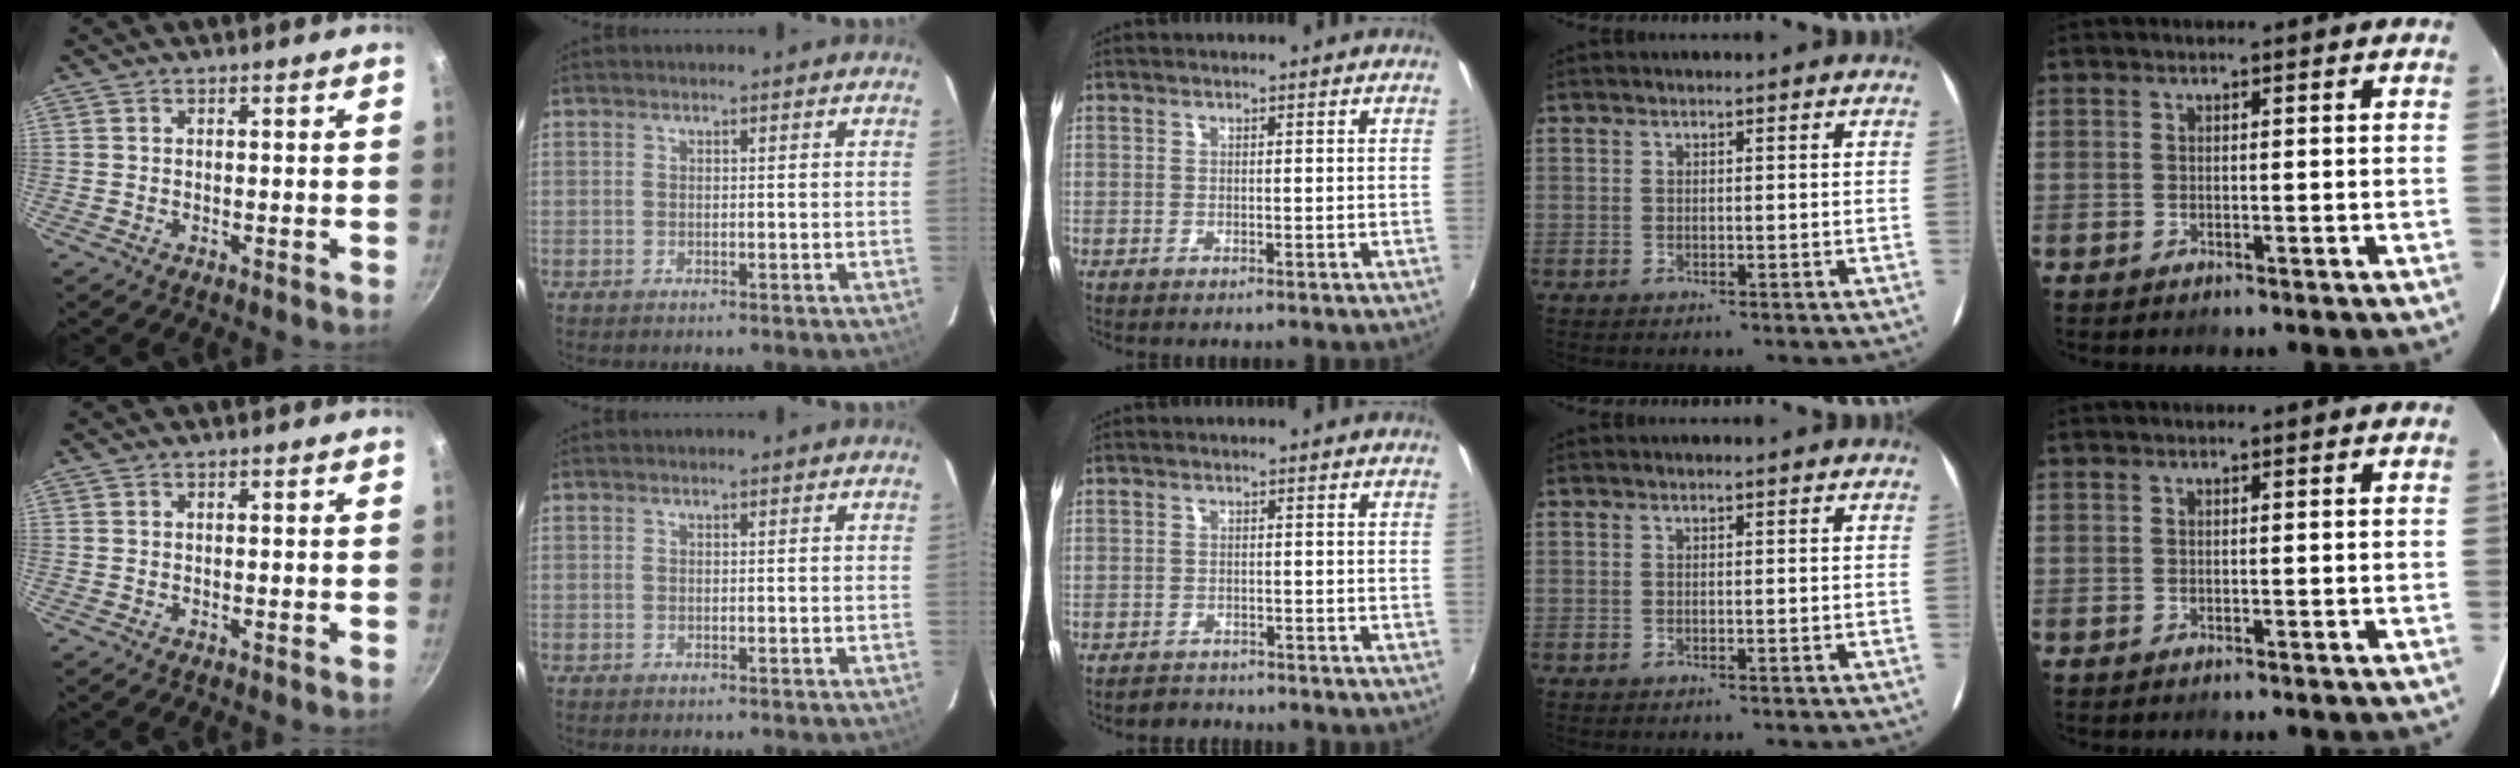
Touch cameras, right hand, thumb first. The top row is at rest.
{"middle": {"total": 2.7, "force": [-2.4, 1.1, -0.1], "torque": [-0.010, 0.004, -0.040]}}